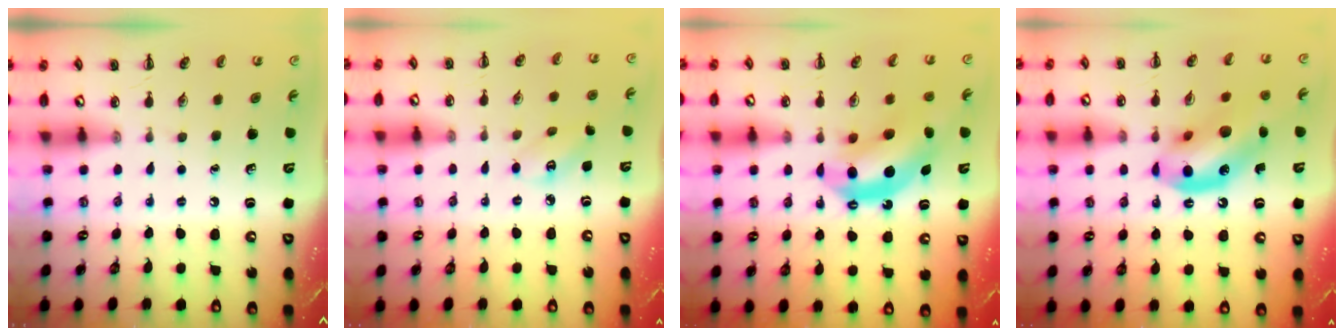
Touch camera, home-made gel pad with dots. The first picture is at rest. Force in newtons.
{"total": 3.7, "press": 3.6, "slide": 0.6}
{"total": 12.2, "press": 11.7, "slide": 3.3}
{"total": 15.5, "press": 15.1, "slide": 3.4}